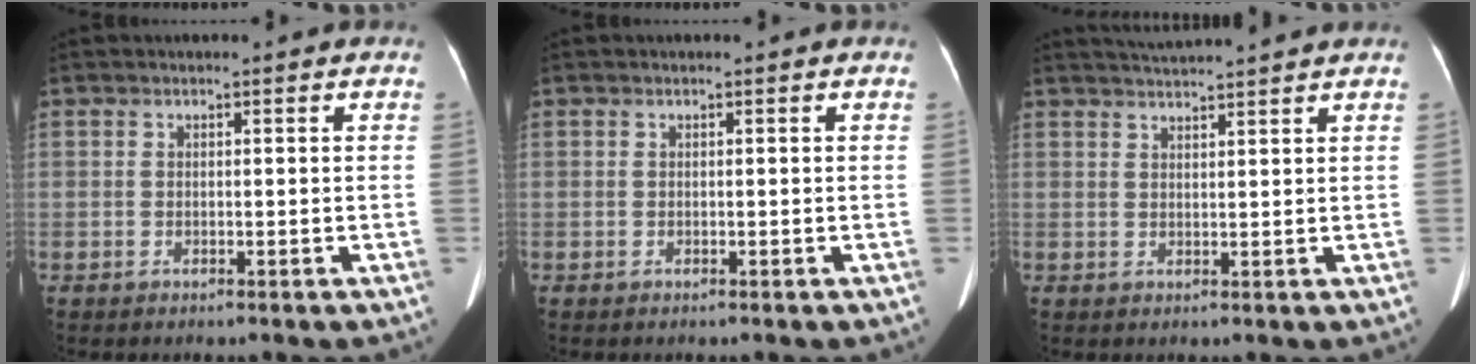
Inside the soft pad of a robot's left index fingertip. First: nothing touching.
{"total": 0.0}
{"total": 5.6, "force": [5.3, -0.9, 1.5], "torque": [-0.025, 0.024, 0.079]}